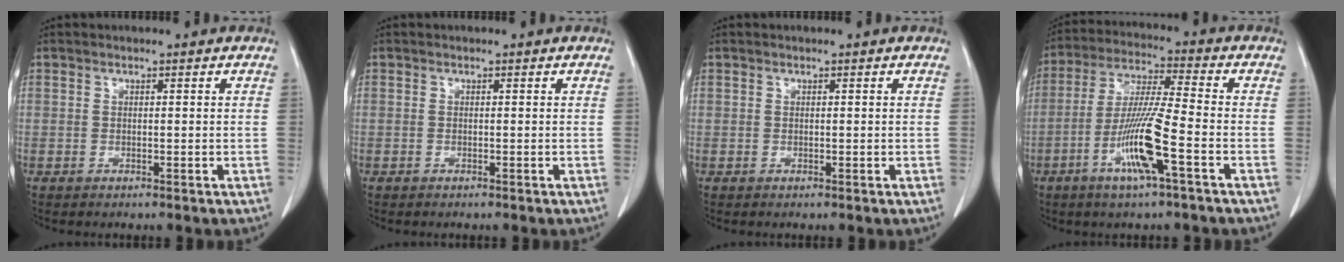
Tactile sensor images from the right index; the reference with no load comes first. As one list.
[{"total": 0.0}, {"total": 0.0}, {"total": 11.2, "force": [-4.4, -0.1, 10.4], "torque": [-0.207, -0.009, -0.086]}]